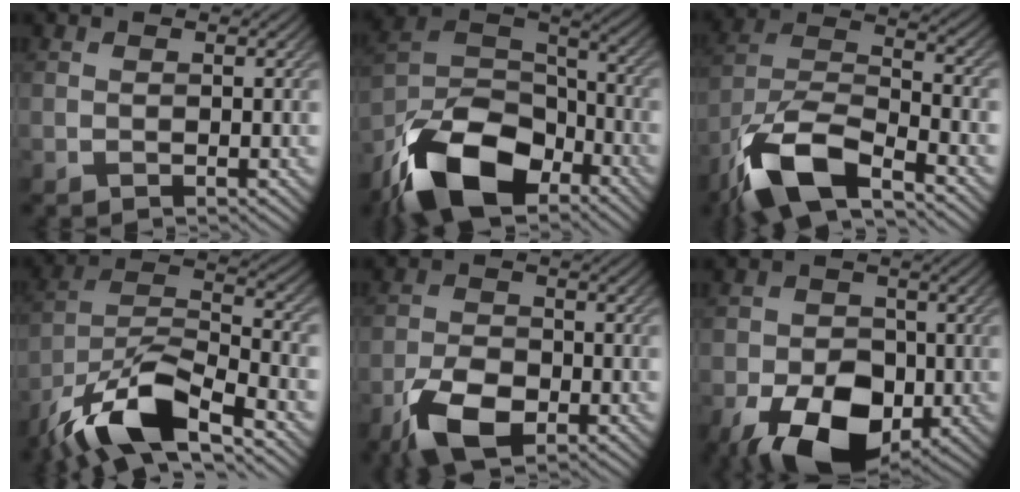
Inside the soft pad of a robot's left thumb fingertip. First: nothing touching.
{"total": 15.8, "force": [-10.1, 7.8, 9.2], "torque": [-0.209, -0.022, -0.202]}
{"total": 13.0, "force": [-8.5, 4.5, 8.8], "torque": [-0.184, -0.008, -0.179]}
{"total": 13.6, "force": [-9.2, 4.2, 9.1], "torque": [-0.181, -0.006, -0.186]}
{"total": 7.9, "force": [-4.2, 4.1, 5.4], "torque": [-0.114, -0.008, -0.085]}
{"total": 13.0, "force": [-5.7, 8.3, 8.1], "torque": [-0.127, -0.021, -0.102]}